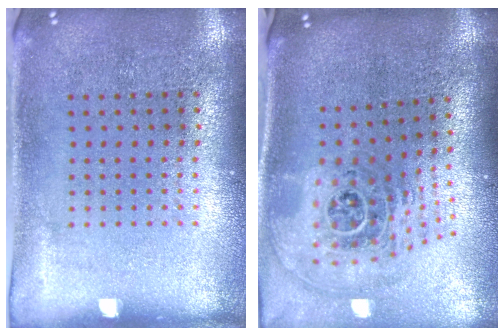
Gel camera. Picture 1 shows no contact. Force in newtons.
{"total": 2.2, "press": 1.6, "slide": 1.5}